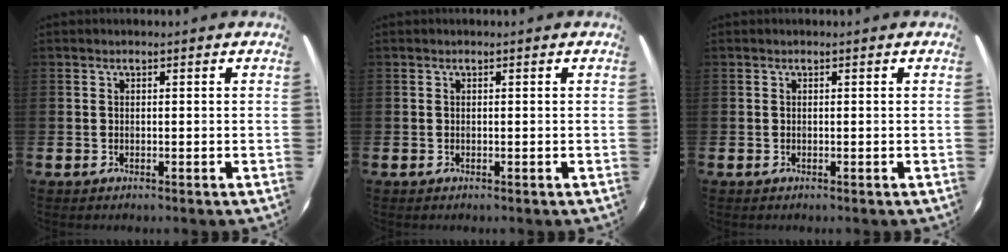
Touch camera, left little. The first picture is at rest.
{"total": 0.0}
{"total": 0.0}